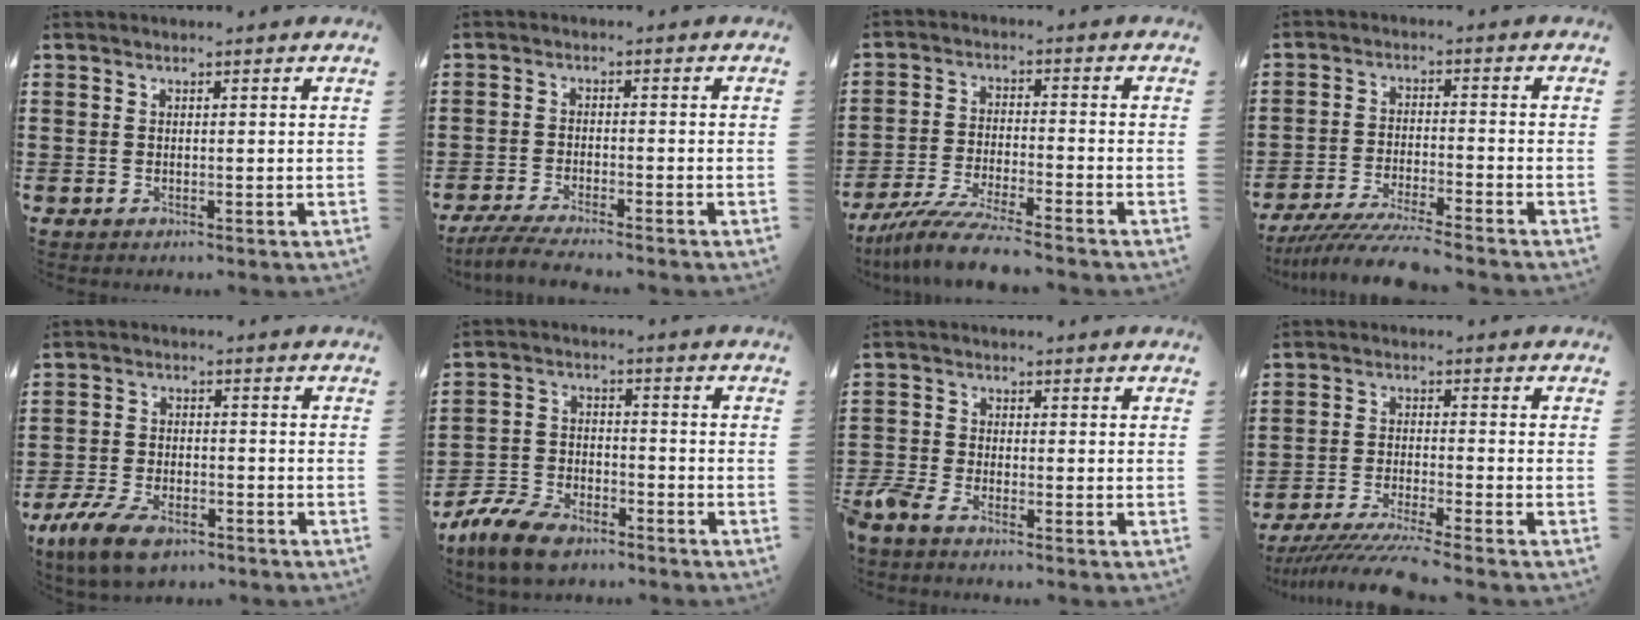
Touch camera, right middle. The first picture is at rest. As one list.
[{"total": 4.2, "force": [-3.8, 0.1, 1.7], "torque": [-0.042, -0.012, -0.076]}, {"total": 7.5, "force": [-6.8, 0.0, 3.3], "torque": [-0.071, -0.009, -0.130]}, {"total": 6.6, "force": [-6.1, -0.1, 2.4], "torque": [-0.054, -0.014, -0.118]}, {"total": 7.0, "force": [-4.7, 3.0, 4.2], "torque": [-0.101, -0.002, -0.091]}, {"total": 8.3, "force": [-7.0, 2.7, 3.5], "torque": [-0.088, 0.012, -0.140]}, {"total": 2.9, "force": [-2.6, 0.8, 0.9], "torque": [-0.054, -0.010, -0.064]}, {"total": 5.8, "force": [-5.3, -0.4, 2.3], "torque": [-0.057, -0.022, -0.104]}]